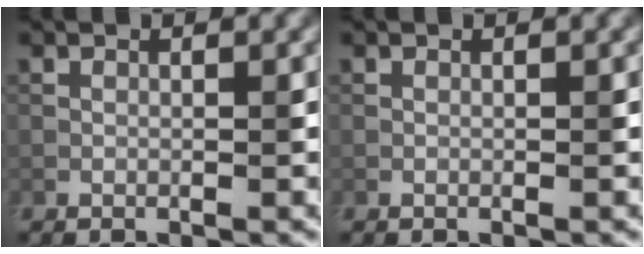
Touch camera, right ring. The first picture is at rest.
{"total": 0.0}